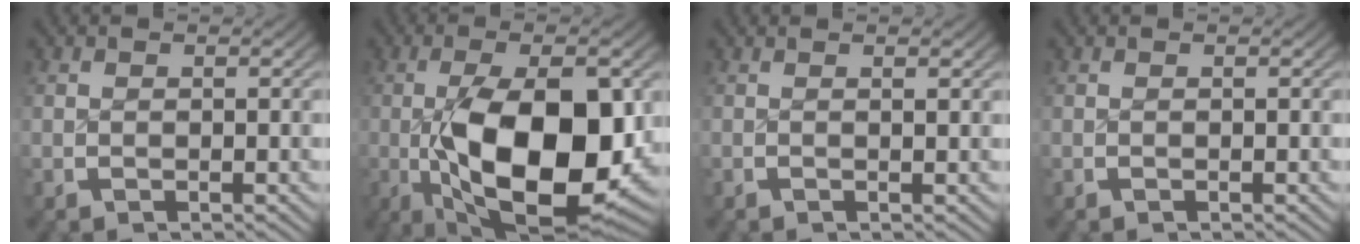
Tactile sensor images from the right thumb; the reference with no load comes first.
{"total": 18.3, "force": [-3.2, 9.3, 15.4], "torque": [-0.293, -0.061, -0.019]}
{"total": 1.0, "force": [0.3, -0.9, -0.3], "torque": [0.010, 0.002, 0.006]}
{"total": 0.0}